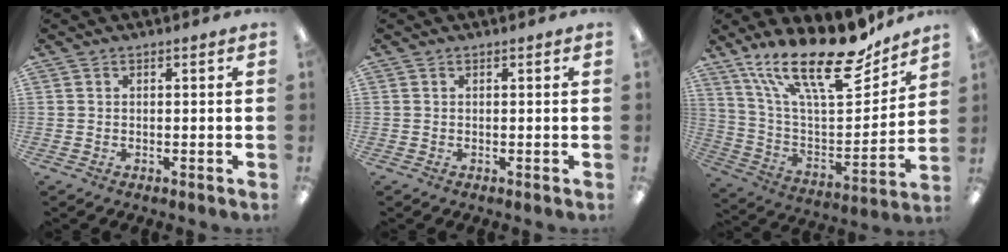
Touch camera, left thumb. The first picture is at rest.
{"total": 0.0}
{"total": 25.1, "force": [17.8, 8.3, 15.7], "torque": [-0.266, -0.112, 0.303]}